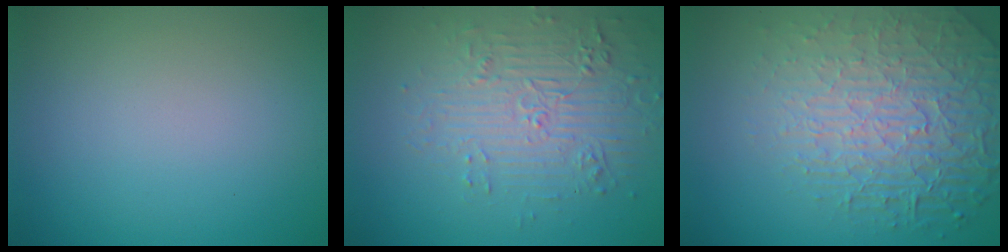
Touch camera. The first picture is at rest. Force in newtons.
{"total": 4.2, "press": 3.8, "slide": 1.8}
{"total": 8.1, "press": 5.6, "slide": 5.8}